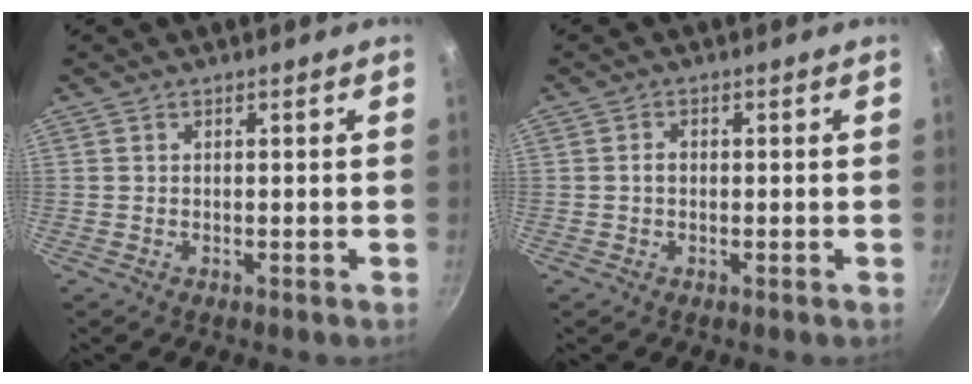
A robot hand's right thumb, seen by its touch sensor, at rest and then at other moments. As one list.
[{"total": 1.4, "force": [-0.1, 1.0, 1.0], "torque": [-0.015, 0.007, -0.003]}]